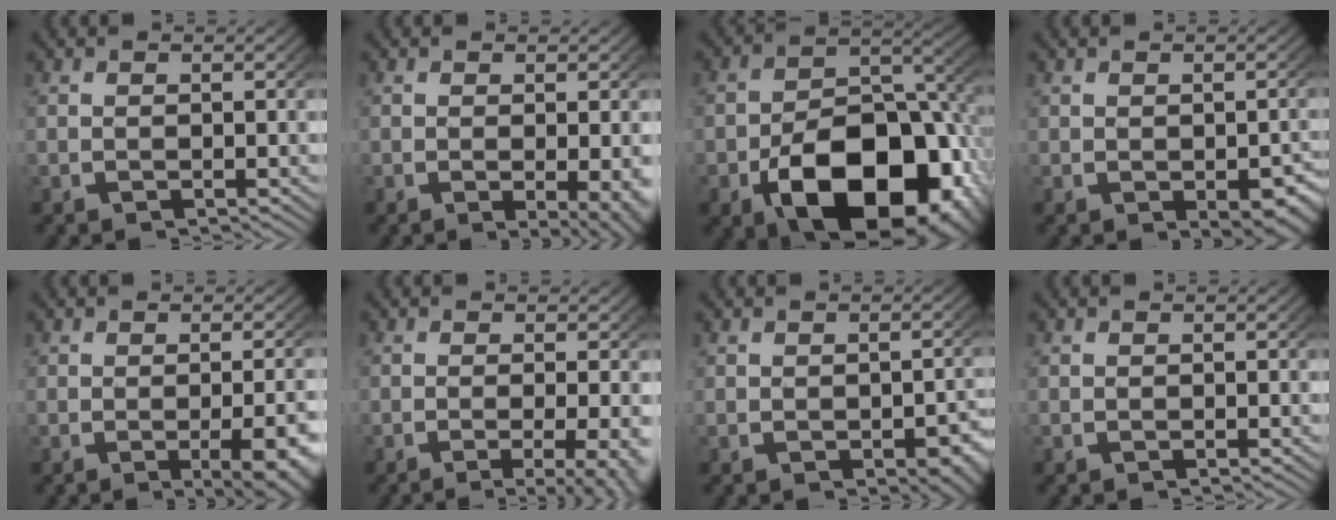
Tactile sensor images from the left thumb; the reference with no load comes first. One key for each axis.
{"total": 3.5, "fx": -0.6, "fy": 1.1, "fz": 3.2, "tx": -0.050, "ty": -0.019, "tz": 0.001}
{"total": 17.7, "fx": -5.4, "fy": 10.8, "fz": 12.9, "tx": -0.223, "ty": -0.060, "tz": -0.052}
{"total": 3.1, "fx": -0.6, "fy": 1.9, "fz": 2.4, "tx": -0.033, "ty": -0.024, "tz": 0.005}
{"total": 4.8, "fx": -1.4, "fy": 1.6, "fz": 4.3, "tx": -0.056, "ty": -0.010, "tz": -0.015}
{"total": 5.6, "fx": -3.0, "fy": 1.8, "fz": 4.4, "tx": -0.068, "ty": -0.021, "tz": -0.036}
{"total": 2.5, "fx": -0.6, "fy": 1.6, "fz": 1.9, "tx": -0.027, "ty": -0.017, "tz": 0.002}
{"total": 0.0}